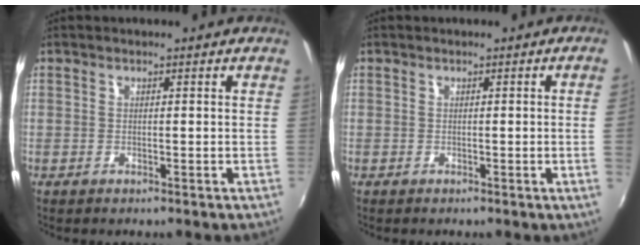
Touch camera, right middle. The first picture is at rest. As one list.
[{"total": 1.8, "force": [0.1, -1.1, 1.5], "torque": [-0.013, -0.013, 0.003]}]